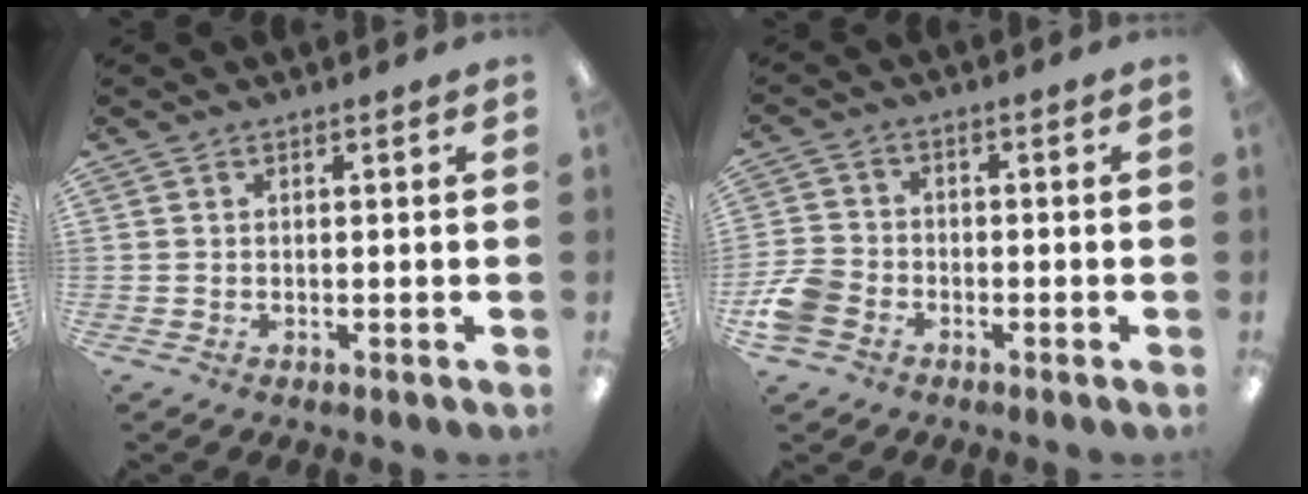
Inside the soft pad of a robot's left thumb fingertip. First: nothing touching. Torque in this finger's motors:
{"motor_torque": [-0.72, 0.84, 0.16, -0.19, 0.02]}